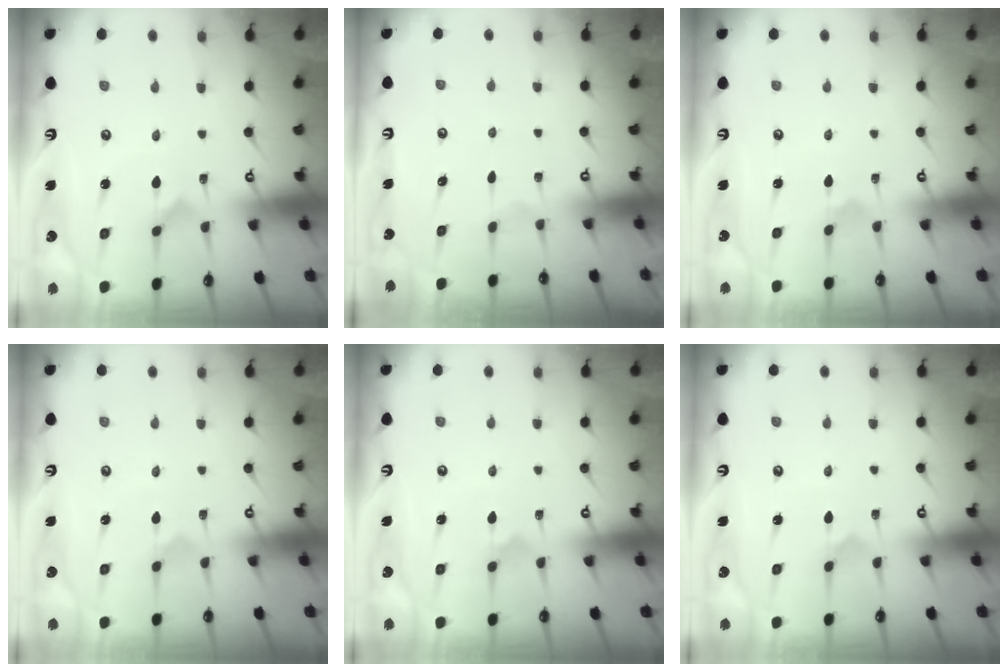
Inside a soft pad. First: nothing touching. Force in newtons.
{"total": 0.0}
{"total": 0.7, "press": 0.7, "slide": 0.1}
{"total": 0.0}
{"total": 2.9, "press": 2.9, "slide": 0.1}
{"total": 0.6, "press": 0.6, "slide": 0.0}